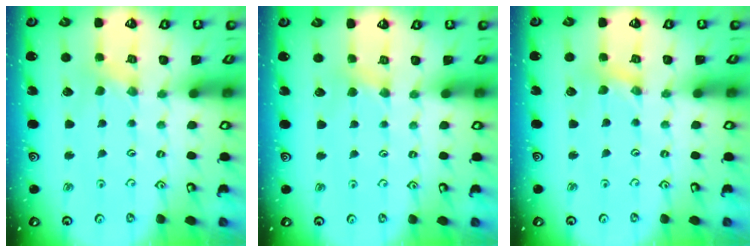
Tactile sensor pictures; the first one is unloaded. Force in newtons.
{"total": 2.3, "press": 2.3, "slide": 0.4}
{"total": 1.2, "press": 1.2, "slide": 0.2}